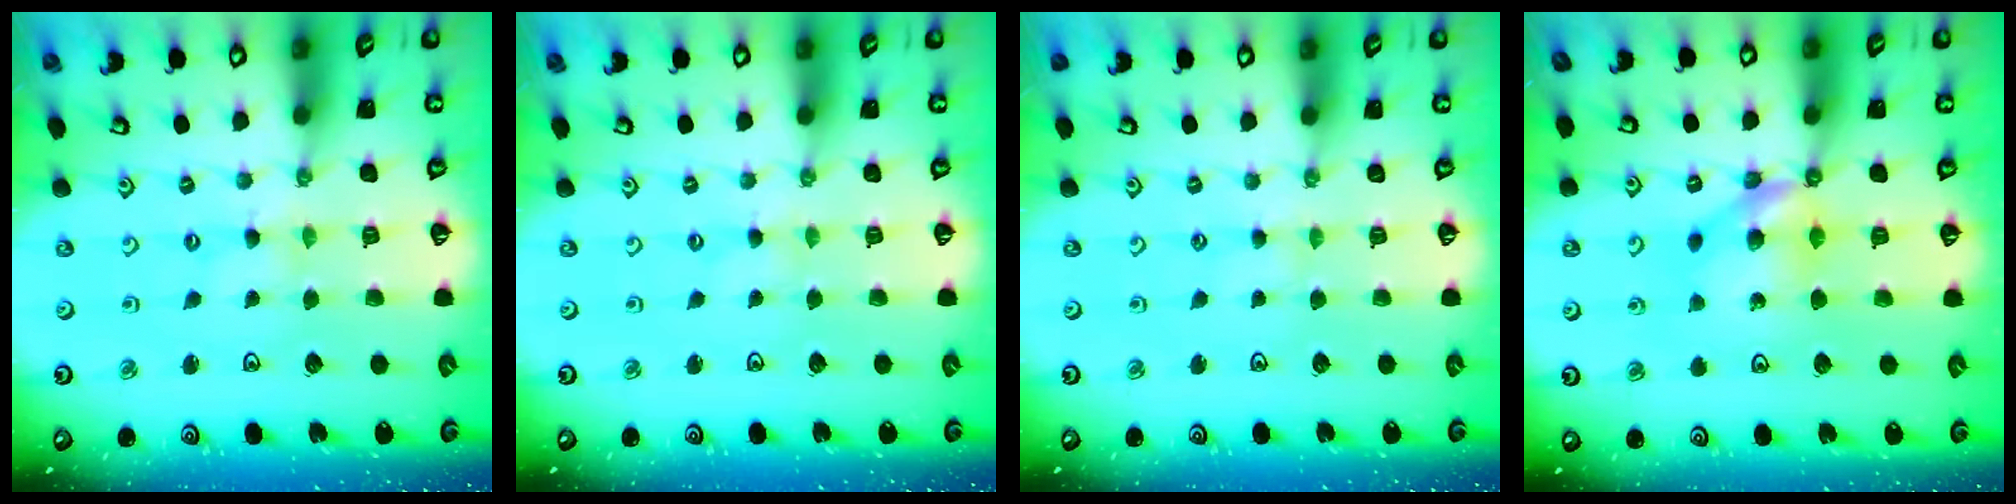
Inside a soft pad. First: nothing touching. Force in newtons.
{"total": 0.0}
{"total": 1.3, "press": 1.3, "slide": 0.4}
{"total": 9.7, "press": 9.7, "slide": 0.3}